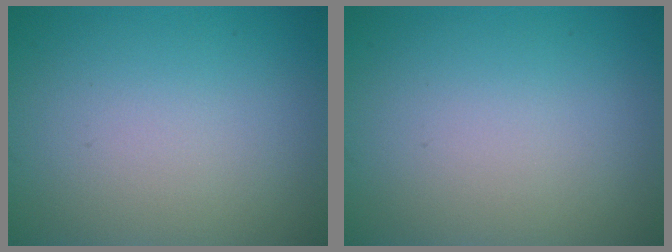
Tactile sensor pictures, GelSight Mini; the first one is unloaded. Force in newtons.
{"total": 0.0}